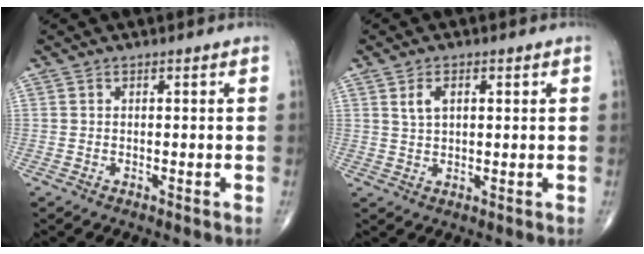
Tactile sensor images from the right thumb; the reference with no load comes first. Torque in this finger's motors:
{"motor_torque": [-0.23, 0.33, 0.14, 0.18, 0.09]}